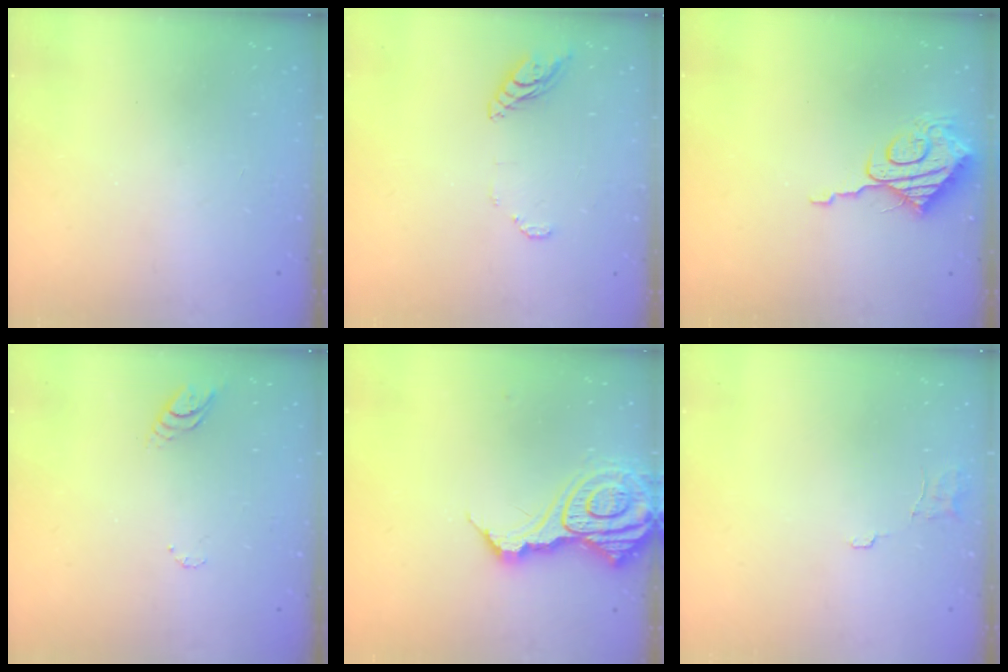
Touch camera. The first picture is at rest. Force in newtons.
{"total": 7.9, "press": 7.8, "slide": 0.5}
{"total": 10.1, "press": 10.1, "slide": 0.8}
{"total": 4.0, "press": 4.0, "slide": 0.4}
{"total": 17.2, "press": 17.1, "slide": 2.0}
{"total": 4.8, "press": 4.8, "slide": 0.3}